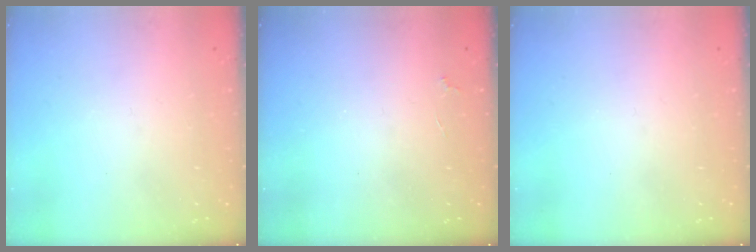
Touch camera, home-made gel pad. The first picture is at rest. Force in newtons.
{"total": 2.1, "press": 2.0, "slide": 0.4}
{"total": 0.0}